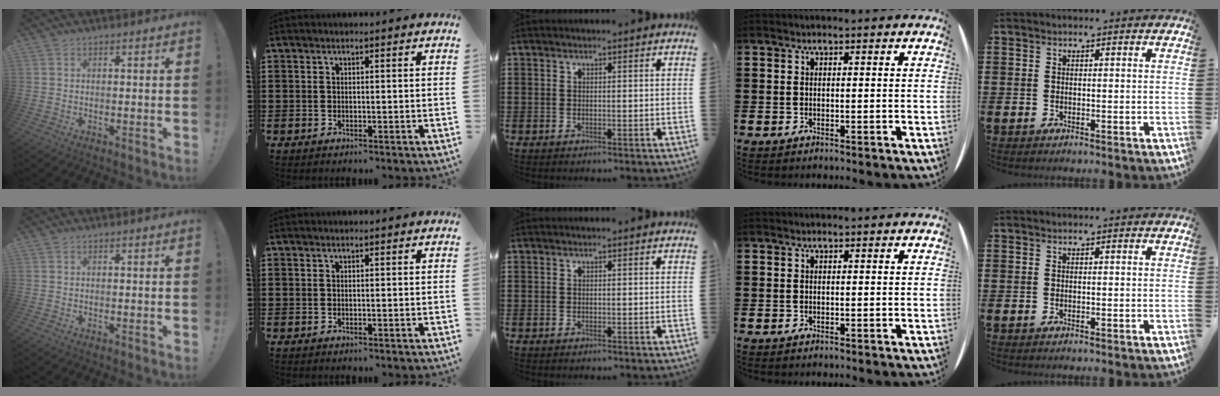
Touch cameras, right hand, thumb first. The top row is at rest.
{}